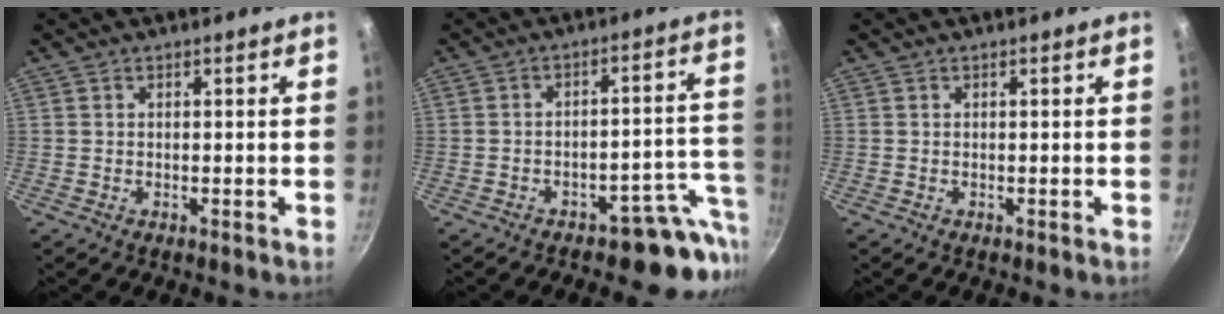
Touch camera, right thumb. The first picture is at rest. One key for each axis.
{"total": 8.8, "fx": -6.1, "fy": 4.2, "fz": 4.8, "tx": 0.000, "ty": 0.069, "tz": -0.082}
{"total": 0.0}